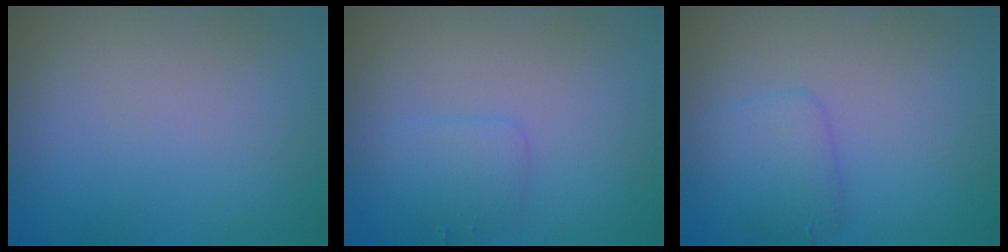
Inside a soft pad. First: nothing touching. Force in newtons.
{"total": 1.5, "press": 1.5, "slide": 0.2}
{"total": 2.2, "press": 2.2, "slide": 0.1}